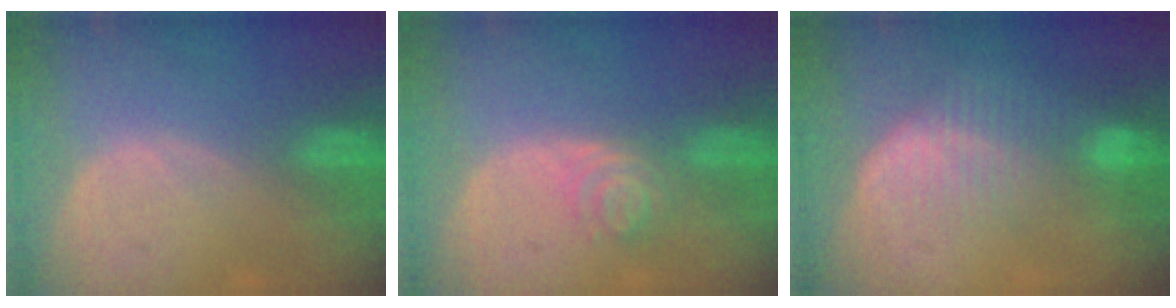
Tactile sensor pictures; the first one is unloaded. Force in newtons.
{"total": 4.2, "press": 3.7, "slide": 2.0}
{"total": 7.1, "press": 6.6, "slide": 2.6}